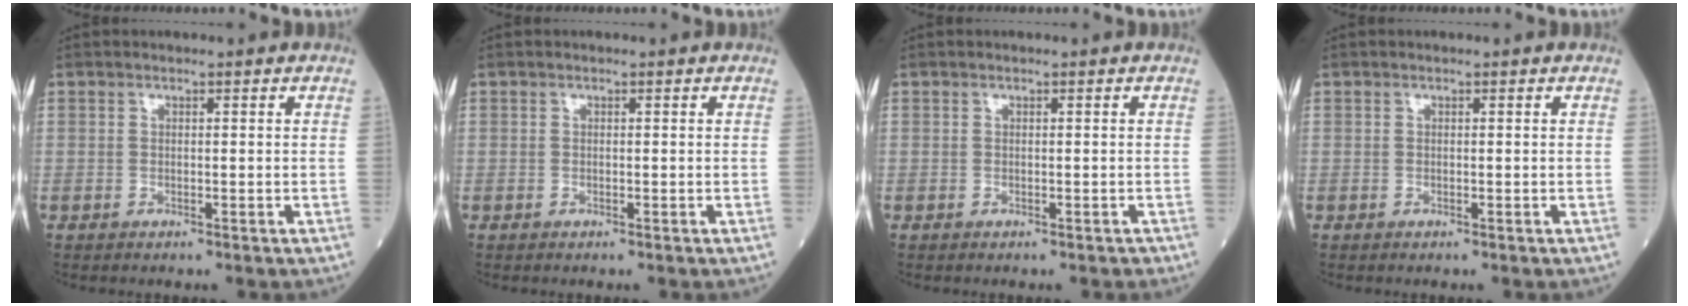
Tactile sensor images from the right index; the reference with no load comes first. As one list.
[{"total": 0.0}, {"total": 0.7, "force": [-0.6, 0.3, 0.3], "torque": [-0.004, 0.001, -0.007]}, {"total": 0.0}]